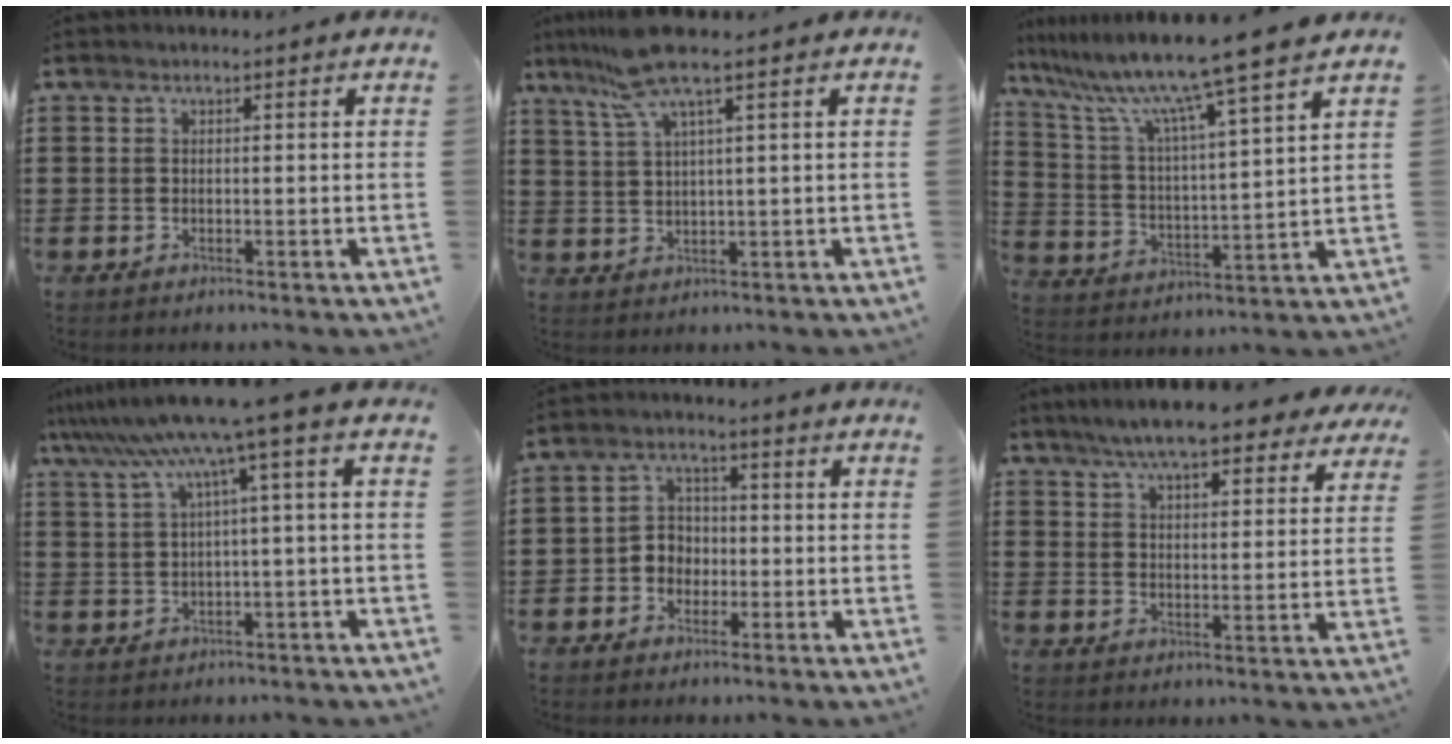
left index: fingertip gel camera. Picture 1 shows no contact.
{"total": 7.9, "force": [5.1, 0.8, 6.0], "torque": [-0.138, -0.003, 0.090]}
{"total": 10.5, "force": [8.9, -1.3, 5.5], "torque": [-0.143, -0.060, 0.141]}
{"total": 7.9, "force": [3.4, -0.9, 7.1], "torque": [-0.150, -0.024, 0.052]}
{"total": 3.8, "force": [-1.5, 3.3, 1.3], "torque": [-0.035, 0.011, -0.035]}
{"total": 8.4, "force": [7.5, 0.9, 3.8], "torque": [-0.090, -0.020, 0.135]}